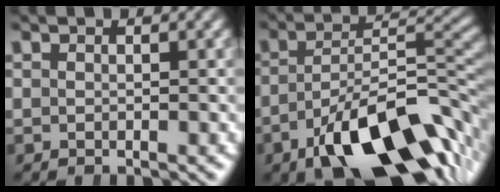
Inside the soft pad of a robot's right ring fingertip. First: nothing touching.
{"total": 12.8, "force": [-5.2, 5.5, 10.4], "torque": [-0.128, -0.020, -0.068]}